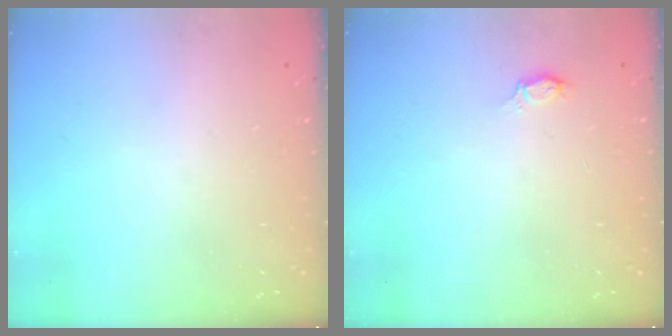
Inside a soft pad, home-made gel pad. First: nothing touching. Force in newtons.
{"total": 2.8, "press": 2.8, "slide": 0.3}